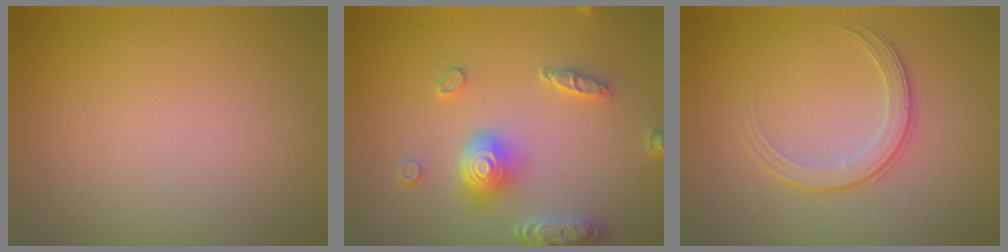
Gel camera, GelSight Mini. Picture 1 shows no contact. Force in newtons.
{"total": 5.2, "press": 4.0, "slide": 3.3}
{"total": 2.1, "press": 1.5, "slide": 1.5}